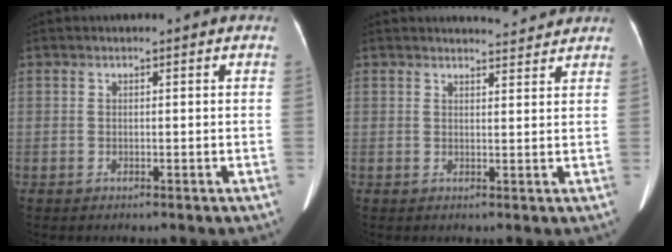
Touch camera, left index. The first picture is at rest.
{"total": 3.4, "force": [3.4, 0.2, 0.2], "torque": [-0.011, 0.000, 0.041]}